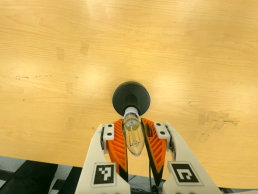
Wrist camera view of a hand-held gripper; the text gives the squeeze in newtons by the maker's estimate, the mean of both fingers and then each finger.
{"total": 22.6, "left": 24.2, "right": 20.9}